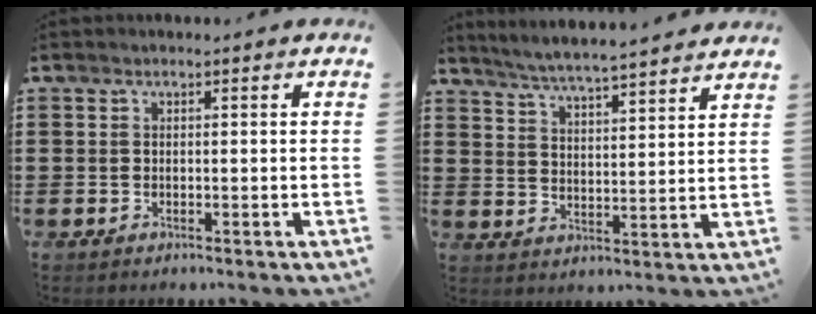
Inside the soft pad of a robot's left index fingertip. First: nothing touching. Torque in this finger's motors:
{"motor_torque": [1.45, -0.68, 0.24, 0.12]}